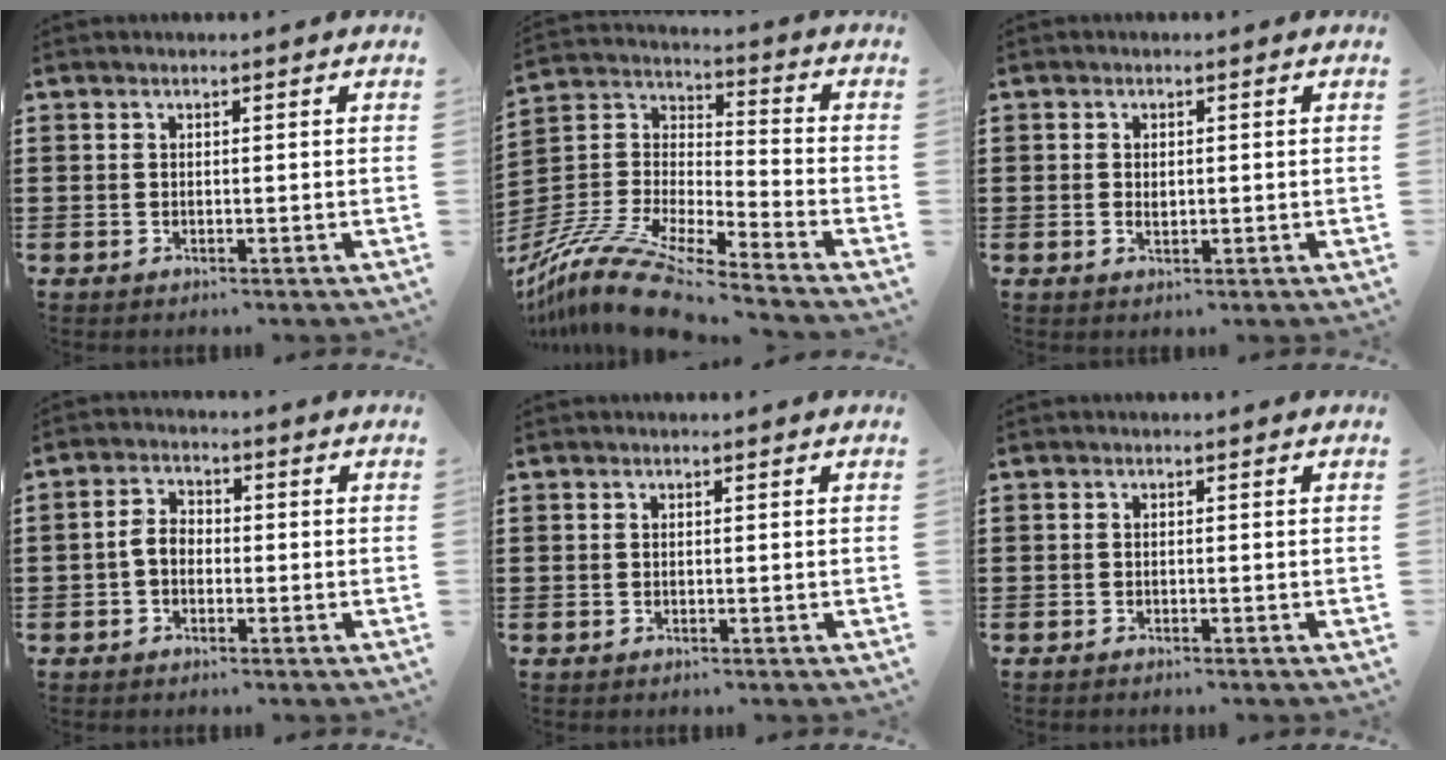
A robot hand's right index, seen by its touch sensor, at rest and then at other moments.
{"total": 12.4, "force": [-11.2, 1.0, 5.4], "torque": [-0.131, 0.009, -0.231]}
{"total": 1.1, "force": [-0.1, 0.7, 0.9], "torque": [-0.016, 0.006, -0.002]}
{"total": 3.4, "force": [-0.9, 2.2, 2.5], "torque": [-0.062, 0.002, -0.022]}
{"total": 0.0}
{"total": 0.5, "force": [-0.5, 0.0, 0.1], "torque": [-0.002, -0.002, -0.010]}